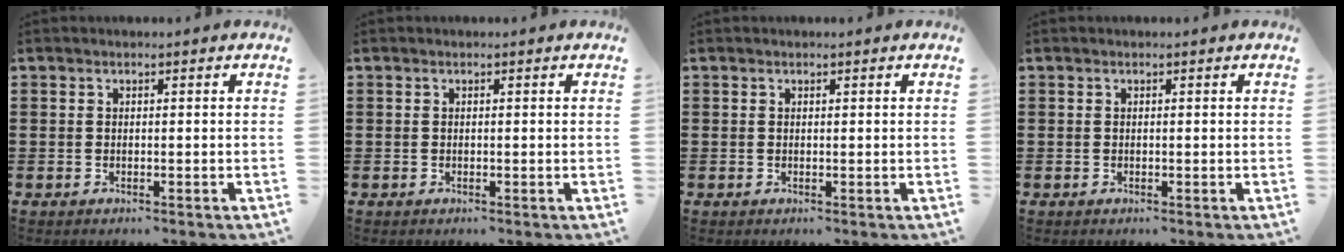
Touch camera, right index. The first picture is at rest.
{"total": 0.0}
{"total": 0.0}
{"total": 0.0}